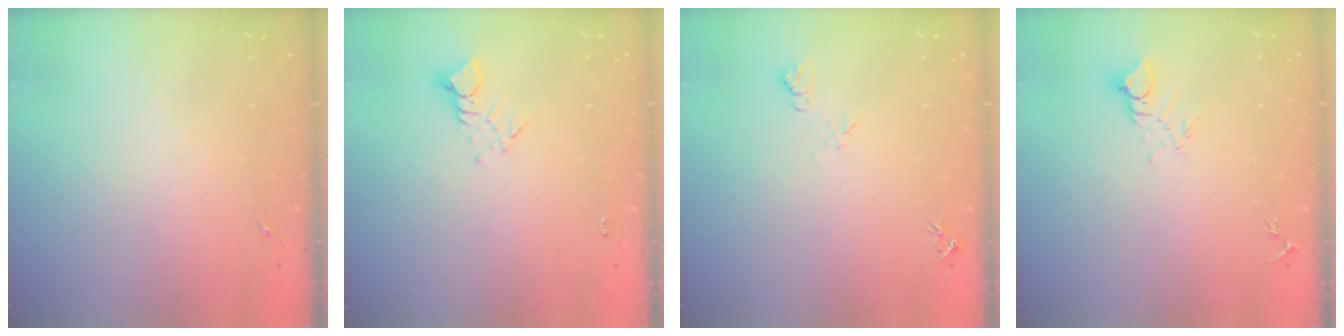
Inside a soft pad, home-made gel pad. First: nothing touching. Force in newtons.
{"total": 3.5, "press": 3.5, "slide": 0.3}
{"total": 6.7, "press": 6.7, "slide": 0.7}
{"total": 6.7, "press": 6.7, "slide": 0.4}